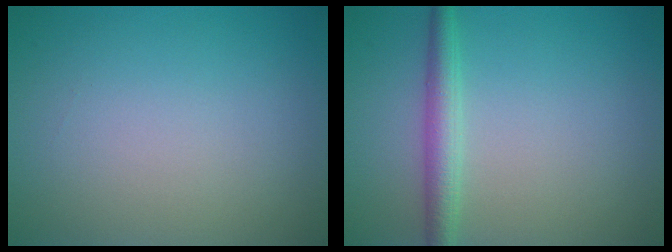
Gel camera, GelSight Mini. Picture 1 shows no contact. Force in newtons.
{"total": 2.7, "press": 2.7, "slide": 0.0}